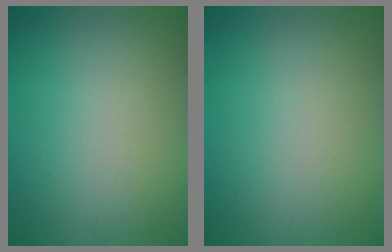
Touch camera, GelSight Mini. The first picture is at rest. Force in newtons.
{"total": 0.0}